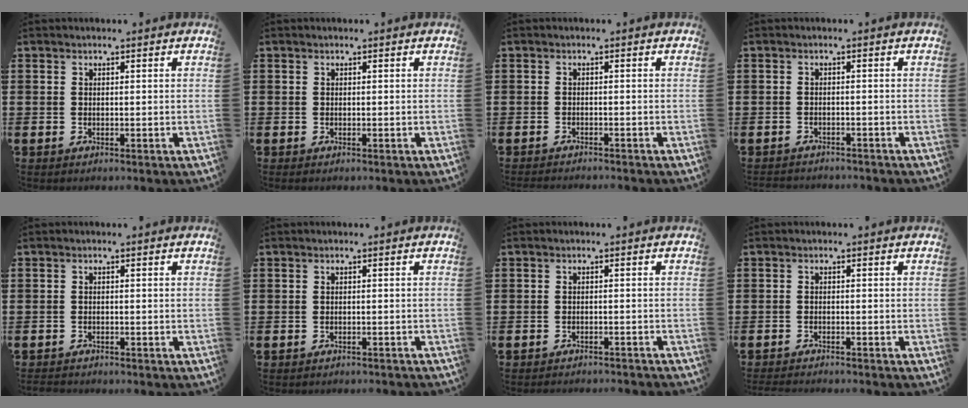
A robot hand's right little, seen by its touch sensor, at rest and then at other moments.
{"total": 0.0}
{"total": 0.8, "force": [-0.8, -0.1, 0.0], "torque": [-0.001, -0.001, -0.017]}
{"total": 1.1, "force": [-1.1, 0.0, -0.1], "torque": [-0.003, 0.001, -0.023]}
{"total": 0.7, "force": [-0.6, 0.1, 0.0], "torque": [-0.003, -0.001, -0.013]}
{"total": 0.6, "force": [-0.6, 0.0, 0.0], "torque": [-0.002, -0.001, -0.011]}
{"total": 1.2, "force": [-1.1, -0.2, 0.0], "torque": [-0.001, 0.003, -0.024]}
{"total": 1.1, "force": [-1.1, -0.1, 0.1], "torque": [-0.003, -0.001, -0.021]}